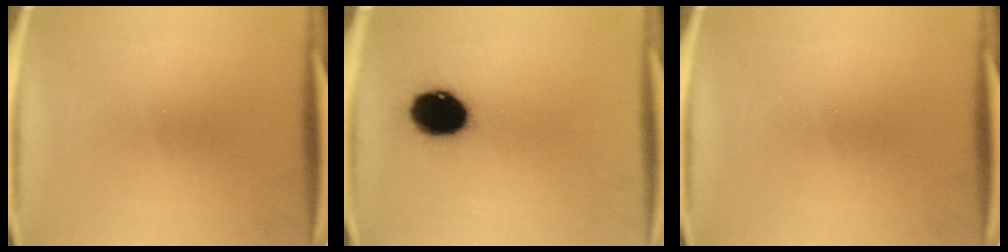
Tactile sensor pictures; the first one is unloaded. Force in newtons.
{"total": 13.3}
{"total": 0.0}